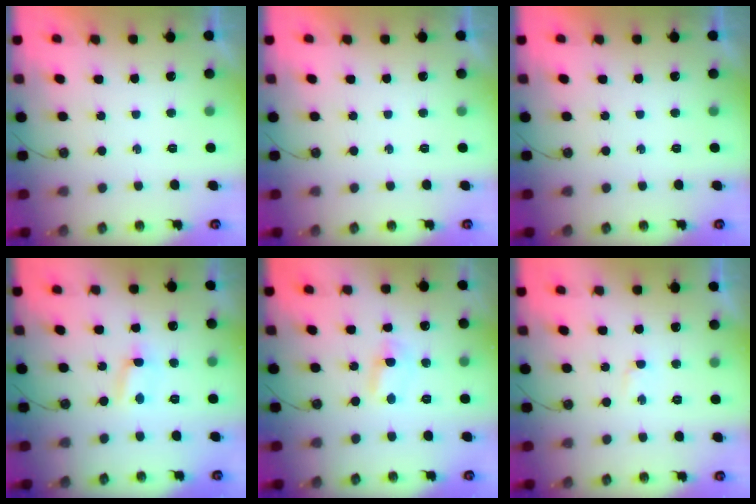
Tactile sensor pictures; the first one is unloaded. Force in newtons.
{"total": 0.0}
{"total": 0.0}
{"total": 1.5, "press": 1.5, "slide": 0.3}
{"total": 1.8, "press": 1.8, "slide": 0.2}
{"total": 1.8, "press": 1.4, "slide": 1.1}